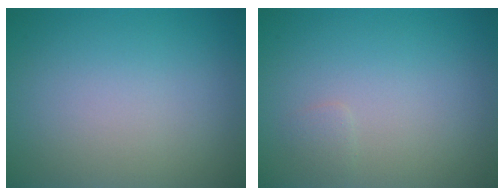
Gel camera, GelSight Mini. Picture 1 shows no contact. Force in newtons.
{"total": 0.6, "press": 0.6, "slide": 0.0}